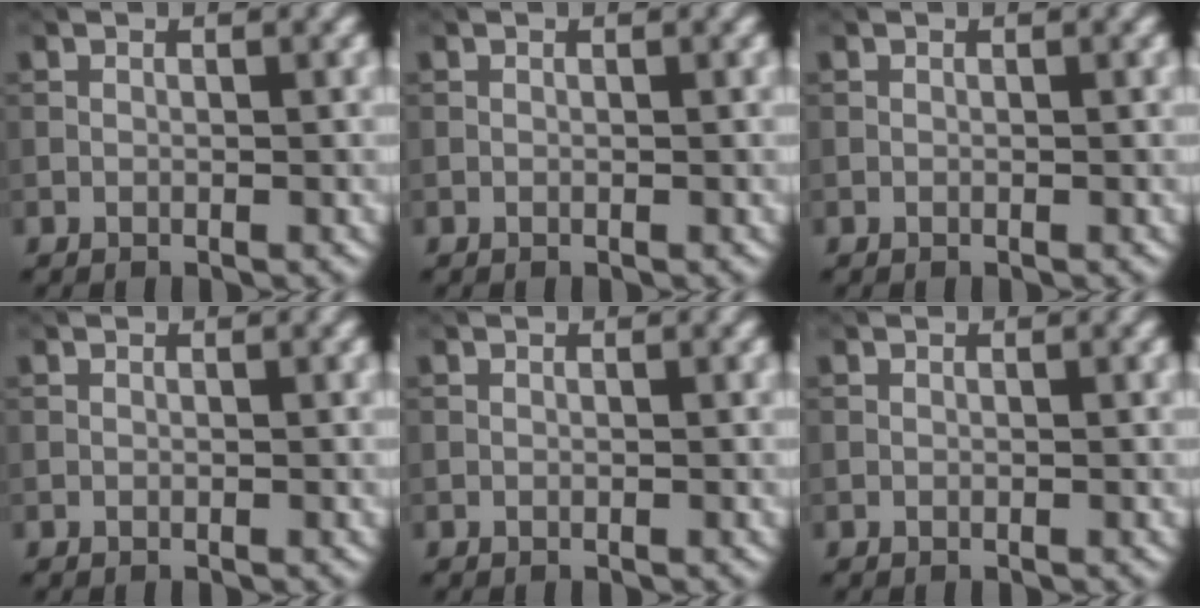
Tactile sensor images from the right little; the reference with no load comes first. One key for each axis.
{"total": 0.0}
{"total": 0.0}
{"total": 0.0}
{"total": 0.0}
{"total": 0.0}